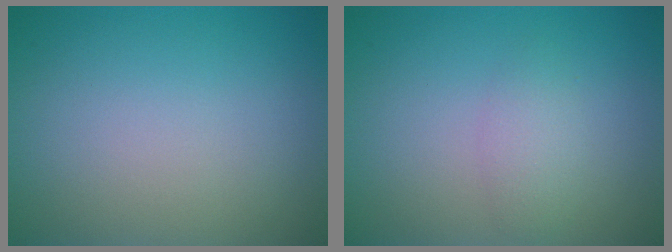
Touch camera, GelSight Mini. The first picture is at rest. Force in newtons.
{"total": 1.8, "press": 1.8, "slide": 0.1}